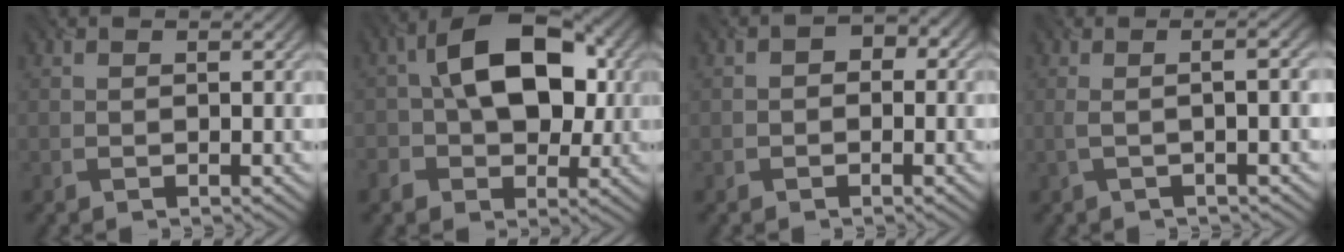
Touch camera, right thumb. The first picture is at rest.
{"total": 11.6, "force": [0.6, 7.7, 8.6], "torque": [-0.138, 0.017, -0.001]}
{"total": 1.7, "force": [-0.5, 1.3, 1.0], "torque": [-0.012, 0.005, -0.012]}
{"total": 3.8, "force": [-0.2, 0.9, 3.7], "torque": [-0.045, 0.009, -0.018]}